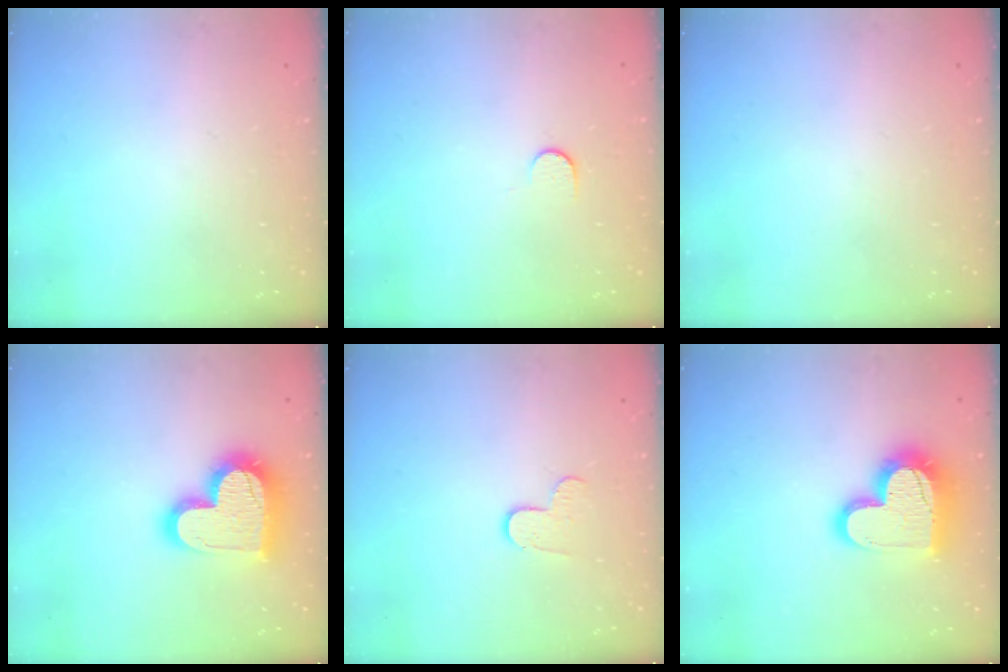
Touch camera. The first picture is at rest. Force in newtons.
{"total": 5.7, "press": 5.6, "slide": 0.6}
{"total": 0.0}
{"total": 20.0, "press": 19.9, "slide": 1.4}
{"total": 5.5, "press": 5.5, "slide": 0.5}
{"total": 17.7, "press": 17.7, "slide": 1.5}